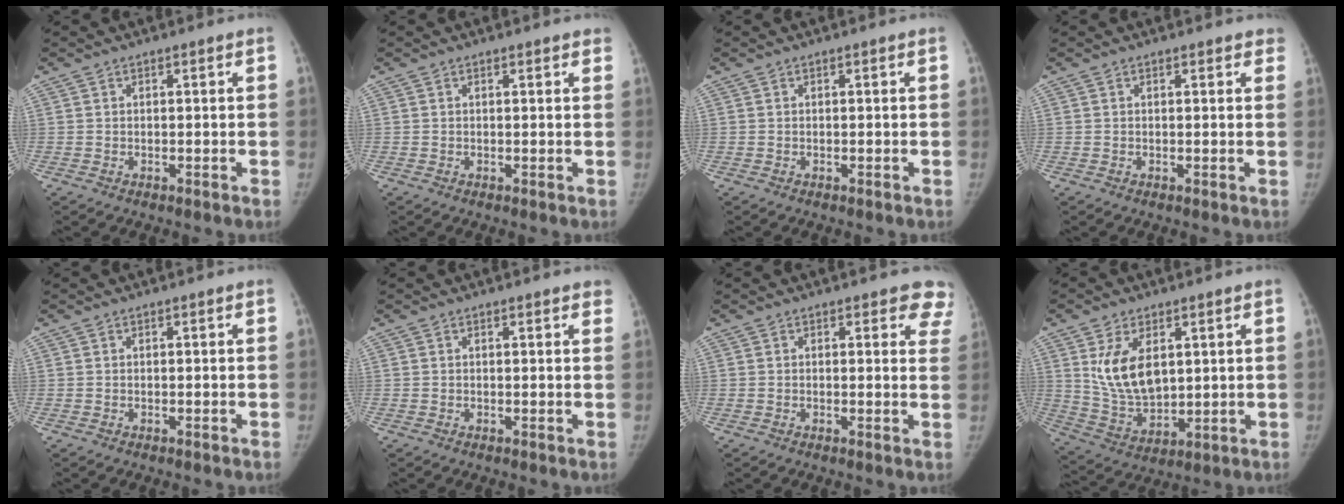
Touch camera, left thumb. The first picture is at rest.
{"total": 1.7, "force": [1.3, 0.6, 0.9], "torque": [0.001, 0.002, 0.013]}
{"total": 0.0}
{"total": 2.5, "force": [2.0, 1.1, 1.1], "torque": [0.014, 0.000, 0.012]}
{"total": 0.0}
{"total": 2.4, "force": [1.9, 0.8, 1.2], "torque": [0.004, 0.001, 0.015]}
{"total": 6.0, "force": [4.9, 2.8, 2.1], "torque": [0.023, -0.019, 0.031]}
{"total": 11.7, "force": [3.6, 7.0, 8.7], "torque": [-0.136, -0.021, 0.083]}